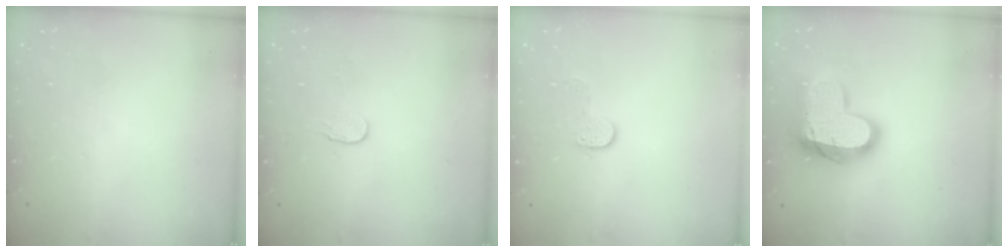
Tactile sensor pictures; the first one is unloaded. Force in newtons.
{"total": 2.9, "press": 2.9, "slide": 0.3}
{"total": 5.6, "press": 5.6, "slide": 0.4}
{"total": 17.8, "press": 17.8, "slide": 1.3}